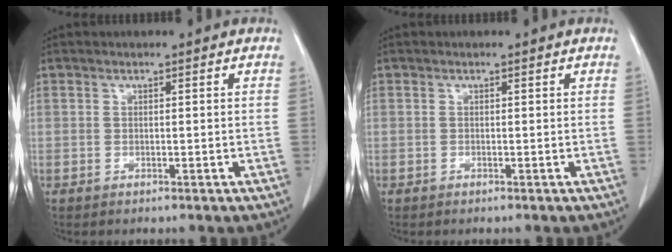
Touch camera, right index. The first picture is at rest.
{"total": 0.0}